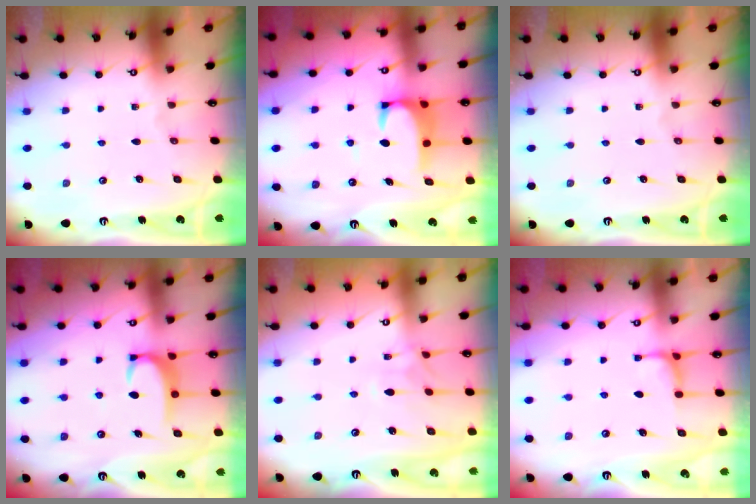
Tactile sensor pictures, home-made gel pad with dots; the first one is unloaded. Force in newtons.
{"total": 4.0, "press": 3.9, "slide": 0.9}
{"total": 0.0}
{"total": 3.4, "press": 3.3, "slide": 0.4}
{"total": 1.3, "press": 1.0, "slide": 0.8}
{"total": 1.7, "press": 1.6, "slide": 0.4}